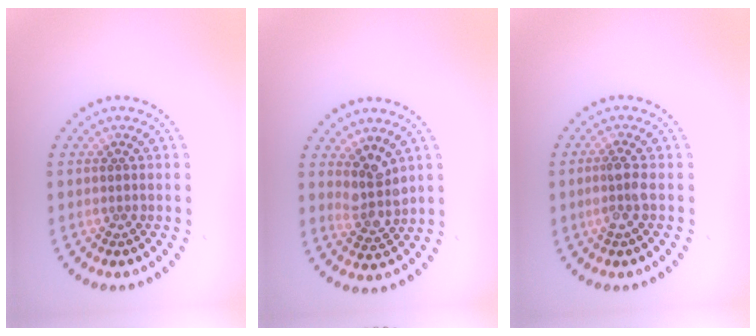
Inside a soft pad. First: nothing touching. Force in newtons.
{"total": 3.0, "press": 2.3, "slide": 1.8}
{"total": 1.7, "press": 1.5, "slide": 0.8}